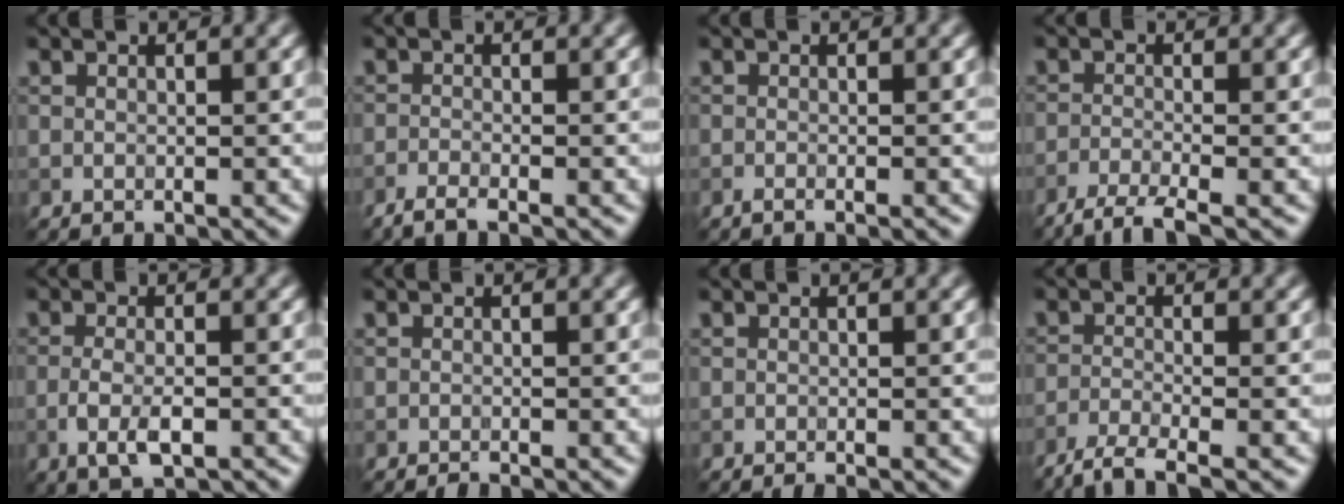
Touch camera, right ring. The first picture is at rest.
{"total": 2.3, "force": [-1.8, 0.4, 1.4], "torque": [-0.027, -0.004, -0.044]}
{"total": 1.0, "force": [-0.7, 0.2, 0.8], "torque": [-0.010, -0.004, -0.014]}
{"total": 3.8, "force": [-2.8, 0.6, 2.4], "torque": [-0.045, -0.003, -0.064]}
{"total": 3.3, "force": [-1.5, 1.1, 2.8], "torque": [-0.064, -0.001, -0.031]}
{"total": 0.8, "force": [-0.8, 0.0, 0.3], "torque": [-0.006, 0.000, -0.015]}
{"total": 0.7, "force": [-0.4, 0.1, 0.5], "torque": [-0.008, -0.002, -0.007]}
{"total": 4.0, "force": [-3.1, 0.7, 2.4], "torque": [-0.048, -0.007, -0.069]}